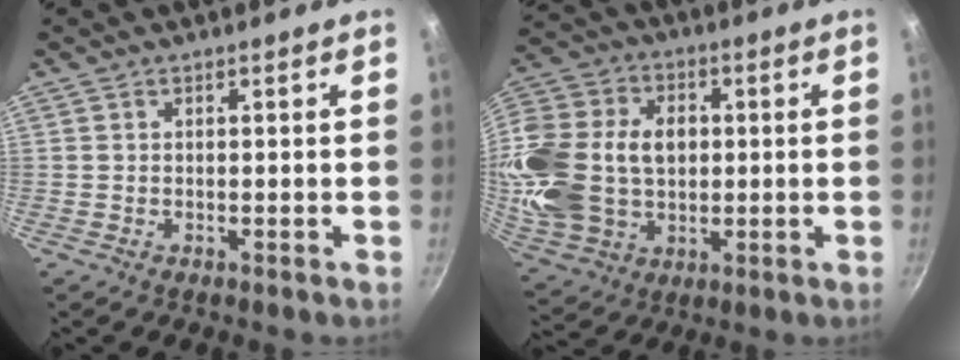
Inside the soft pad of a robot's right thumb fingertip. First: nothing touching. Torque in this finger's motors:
{"motor_torque": [1.50, 3.51, 0.22, -0.16, 0.24]}